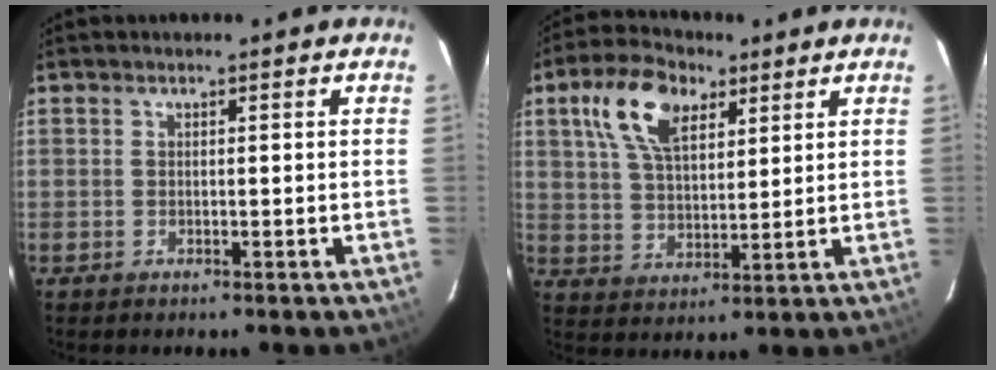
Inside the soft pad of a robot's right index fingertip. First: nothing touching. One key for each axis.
{"total": 11.8, "fx": 5.7, "fy": 6.2, "fz": 8.2, "tx": -0.160, "ty": 0.030, "tz": 0.104}